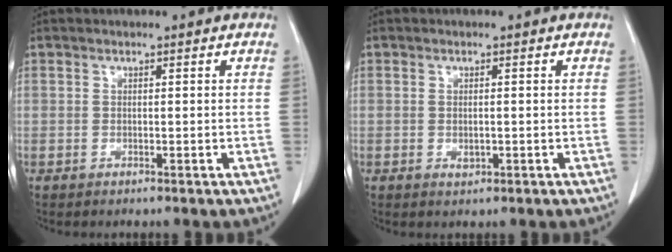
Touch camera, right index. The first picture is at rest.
{"total": 1.2, "force": [-0.2, 0.7, 0.9], "torque": [-0.018, -0.003, -0.001]}